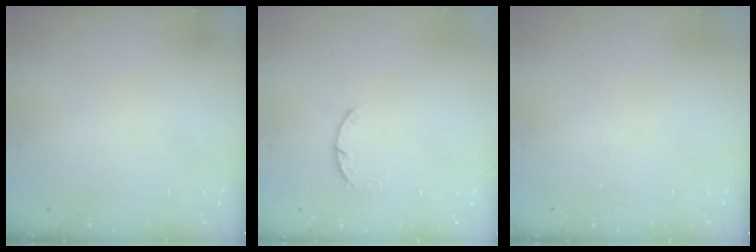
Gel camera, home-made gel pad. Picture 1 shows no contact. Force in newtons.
{"total": 3.0, "press": 2.9, "slide": 0.5}
{"total": 0.0}